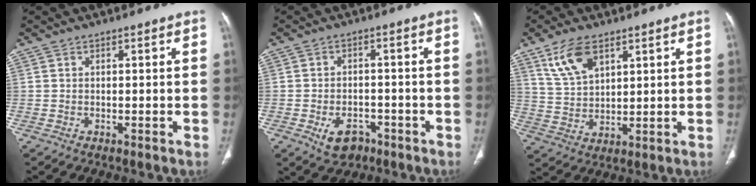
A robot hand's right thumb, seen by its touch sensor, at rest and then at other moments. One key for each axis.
{"total": 6.0, "fx": -3.2, "fy": 4.0, "fz": 3.1, "tx": -0.043, "ty": 0.021, "tz": -0.043}
{"total": 8.5, "fx": 5.1, "fy": 4.2, "fz": 5.4, "tx": -0.098, "ty": -0.020, "tz": 0.107}